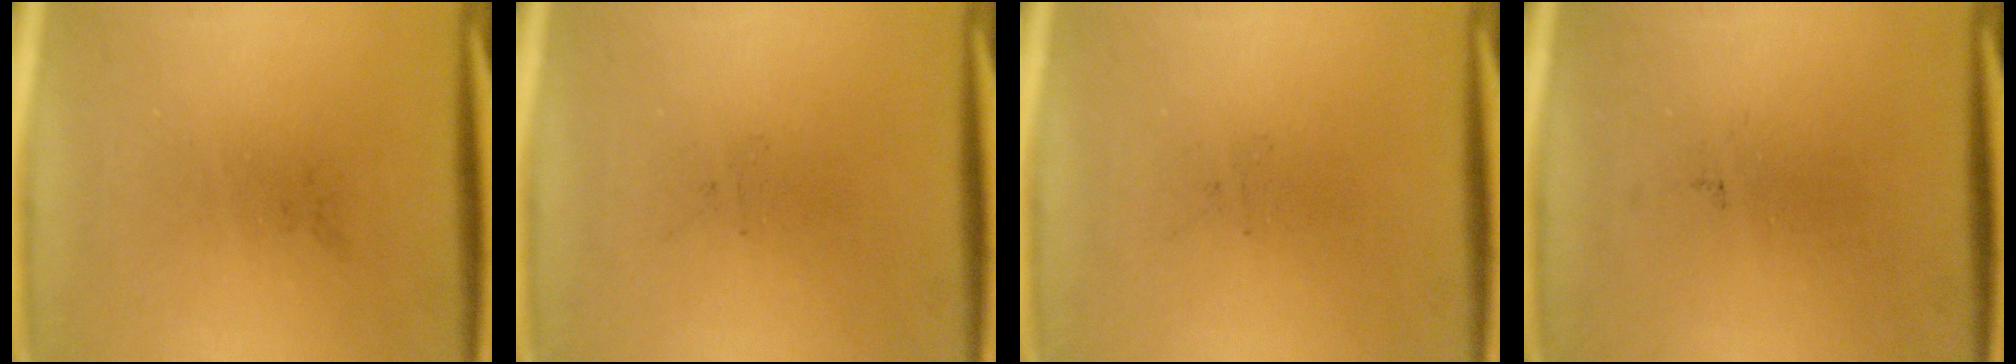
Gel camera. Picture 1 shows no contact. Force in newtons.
{"total": 0.0}
{"total": 0.0}
{"total": 0.0}